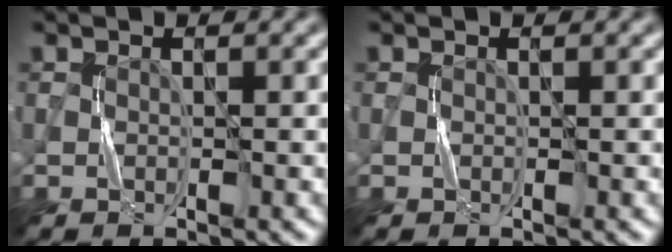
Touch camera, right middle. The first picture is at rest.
{"total": 0.0}